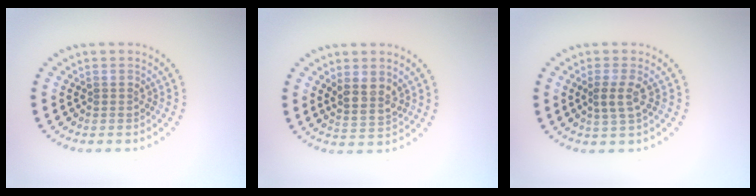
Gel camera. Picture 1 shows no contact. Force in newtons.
{"total": 2.4, "press": 2.1, "slide": 1.2}
{"total": 2.0, "press": 1.8, "slide": 0.9}